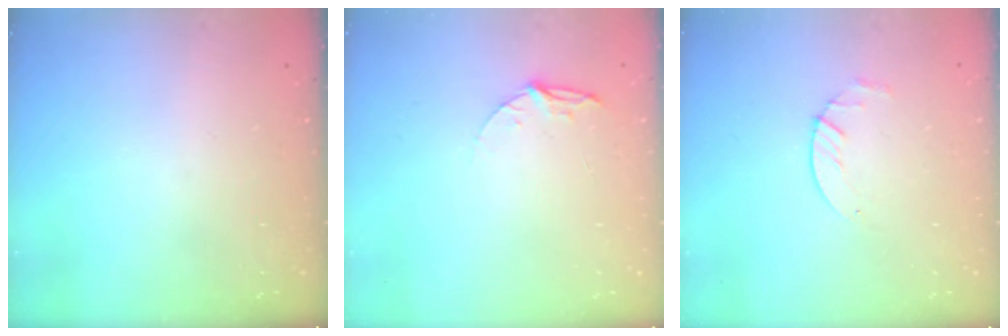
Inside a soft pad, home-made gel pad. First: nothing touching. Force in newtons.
{"total": 5.3, "press": 5.3, "slide": 0.5}
{"total": 2.9, "press": 2.9, "slide": 0.4}